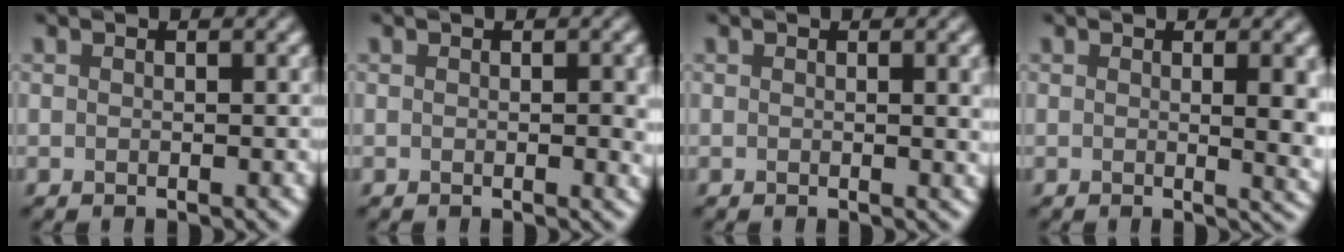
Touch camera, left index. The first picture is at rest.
{"total": 1.8, "force": [0.0, 0.3, 1.7], "torque": [-0.019, -0.003, 0.000]}
{"total": 2.5, "force": [0.5, 0.8, 2.4], "torque": [-0.020, 0.002, 0.004]}
{"total": 5.1, "force": [0.5, 1.7, 4.8], "torque": [-0.045, -0.003, 0.010]}